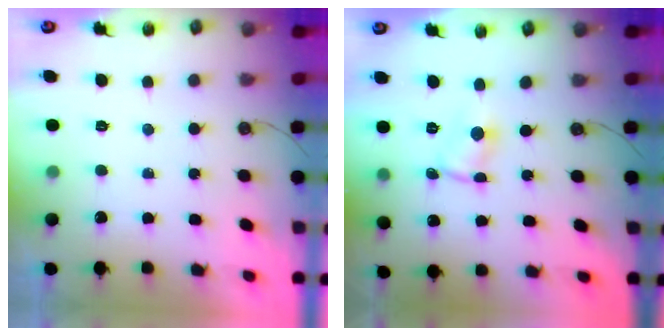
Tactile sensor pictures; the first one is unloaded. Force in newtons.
{"total": 0.7, "press": 0.7, "slide": 0.1}